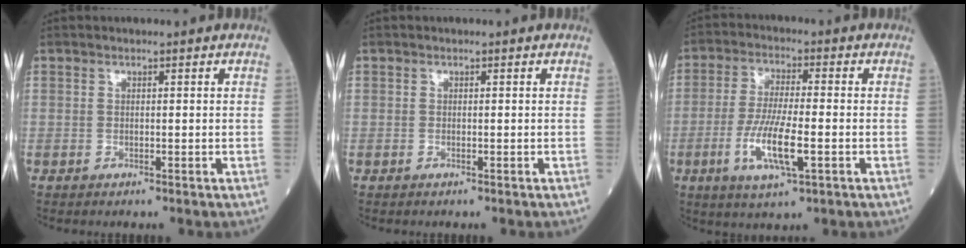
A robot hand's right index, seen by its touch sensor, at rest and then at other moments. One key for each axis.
{"total": 0.0}
{"total": 9.1, "fx": -2.8, "fy": 1.4, "fz": 8.5, "tx": -0.171, "ty": -0.011, "tz": -0.053}